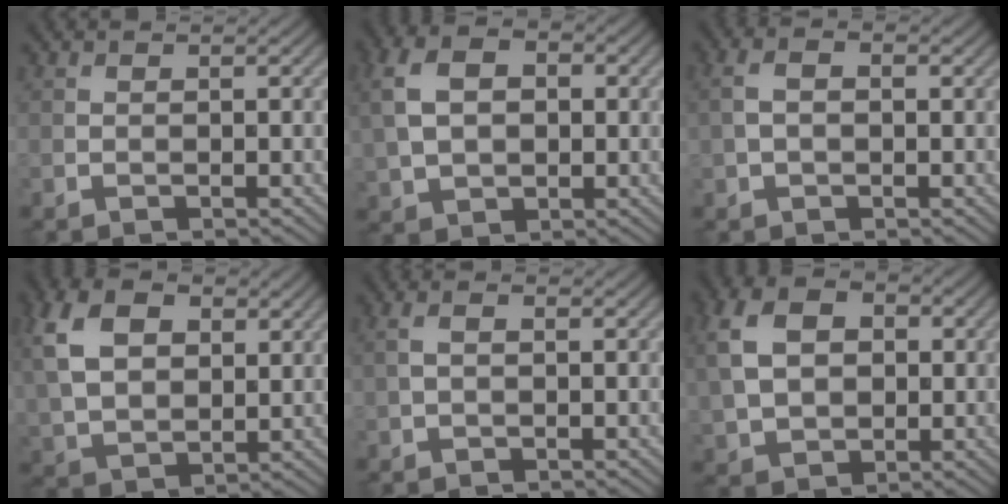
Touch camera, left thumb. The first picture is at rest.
{"total": 8.0, "force": [1.4, 5.5, 5.7], "torque": [-0.135, 0.002, 0.022]}
{"total": 3.2, "force": [0.4, 2.0, 2.5], "torque": [-0.058, 0.005, 0.005]}
{"total": 11.7, "force": [4.0, 7.5, 8.0], "torque": [-0.206, 0.007, 0.077]}
{"total": 1.8, "force": [0.2, 0.9, 1.5], "torque": [-0.038, 0.007, 0.000]}
{"total": 9.2, "force": [1.6, 6.6, 6.2], "torque": [-0.148, 0.005, 0.024]}